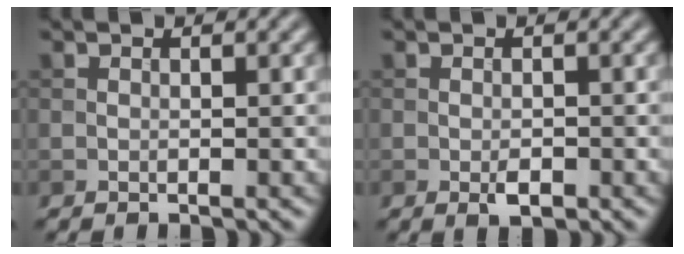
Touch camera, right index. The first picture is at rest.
{"total": 1.5, "force": [-0.7, 0.7, 1.2], "torque": [-0.019, -0.002, -0.012]}